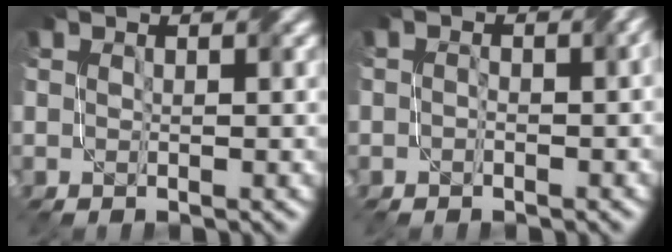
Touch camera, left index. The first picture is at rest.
{"total": 2.8, "force": [-1.2, 1.3, 2.2], "torque": [-0.022, -0.004, -0.014]}